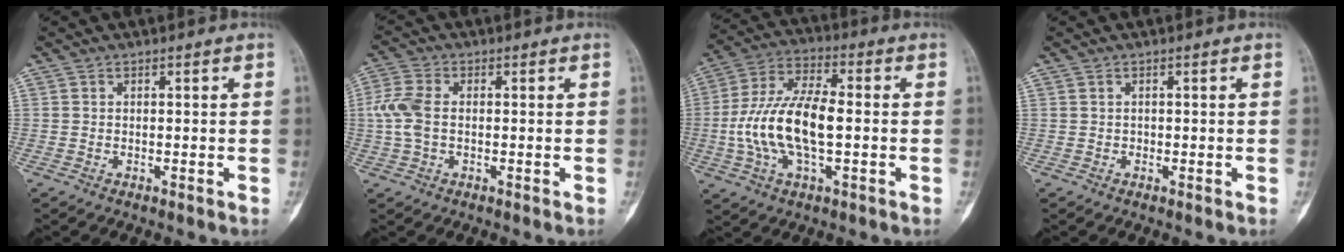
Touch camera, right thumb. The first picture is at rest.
{"total": 6.3, "force": [0.0, 3.9, 5.0], "torque": [-0.132, 0.013, -0.005]}
{"total": 15.5, "force": [-1.5, 7.0, 13.8], "torque": [-0.281, 0.023, -0.031]}
{"total": 0.0}